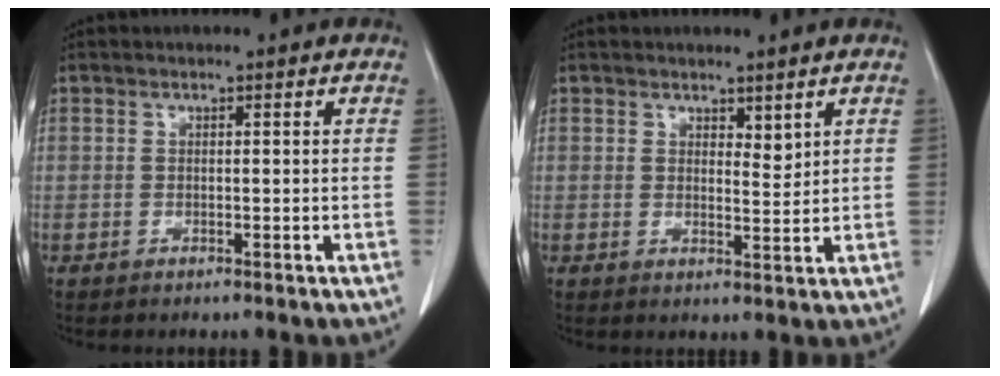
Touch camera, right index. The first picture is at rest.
{"total": 2.2, "force": [1.7, 0.9, 1.2], "torque": [-0.017, -0.011, 0.031]}